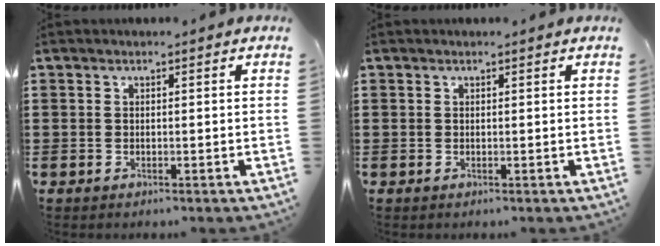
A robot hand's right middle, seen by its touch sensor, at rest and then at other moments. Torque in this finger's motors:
{"motor_torque": [0.00, 0.00, 0.00, 0.00]}